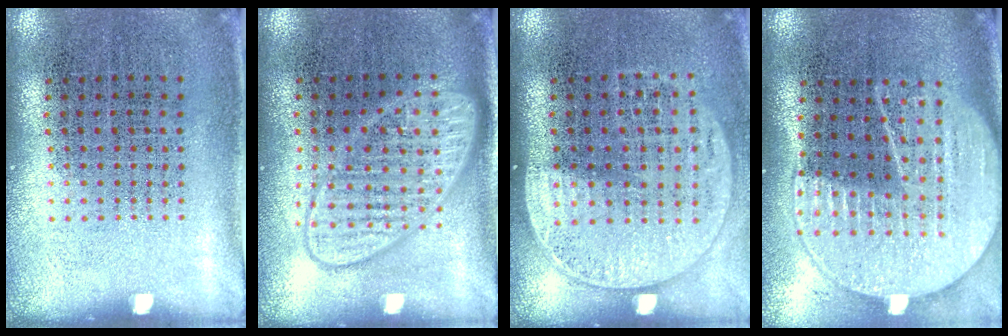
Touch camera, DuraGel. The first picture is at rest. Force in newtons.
{"total": 2.9, "press": 2.9, "slide": 0.4}
{"total": 1.6, "press": 1.4, "slide": 0.7}
{"total": 2.1, "press": 1.9, "slide": 0.9}